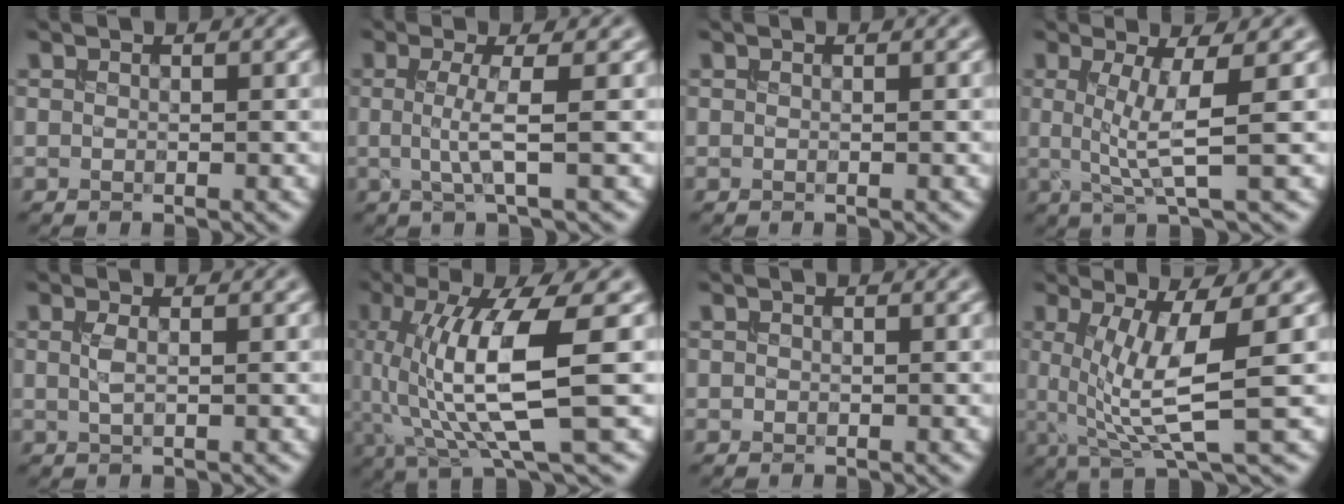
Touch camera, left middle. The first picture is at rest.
{"total": 3.1, "force": [0.0, 0.6, 3.0], "torque": [-0.057, -0.005, -0.006]}
{"total": 0.0}
{"total": 4.4, "force": [0.4, 0.7, 4.3], "torque": [-0.081, -0.003, 0.008]}
{"total": 1.1, "force": [0.2, 0.3, 1.0], "torque": [-0.024, 0.001, 0.004]}
{"total": 9.8, "force": [0.4, 2.5, 9.4], "torque": [-0.168, -0.005, 0.013]}
{"total": 0.0}
{"total": 7.1, "force": [0.6, 1.6, 6.9], "torque": [-0.121, -0.007, 0.012]}